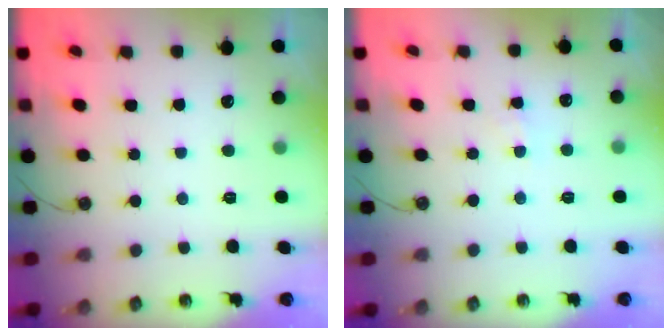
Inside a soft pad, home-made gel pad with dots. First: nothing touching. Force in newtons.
{"total": 1.5, "press": 1.5, "slide": 0.3}